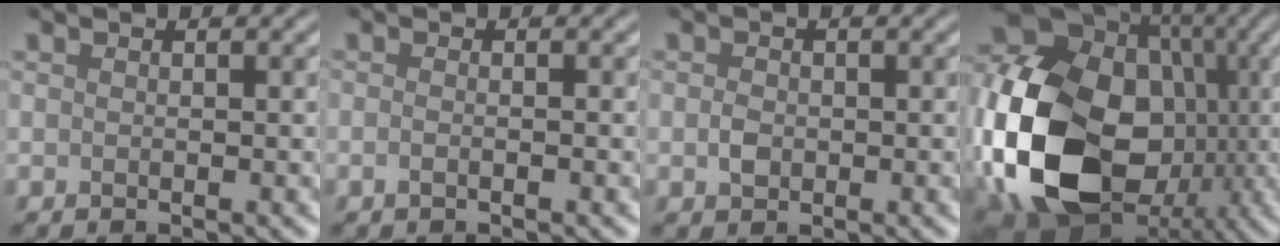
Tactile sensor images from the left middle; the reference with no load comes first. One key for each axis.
{"total": 0.7, "fx": -0.4, "fy": 0.1, "fz": 0.6, "tx": -0.011, "ty": -0.001, "tz": -0.007}
{"total": 1.1, "fx": -0.2, "fy": 0.9, "fz": 0.6, "tx": -0.016, "ty": 0.002, "tz": -0.008}
{"total": 19.3, "fx": -3.3, "fy": 14.4, "fz": 12.4, "tx": -0.278, "ty": -0.018, "tz": -0.060}